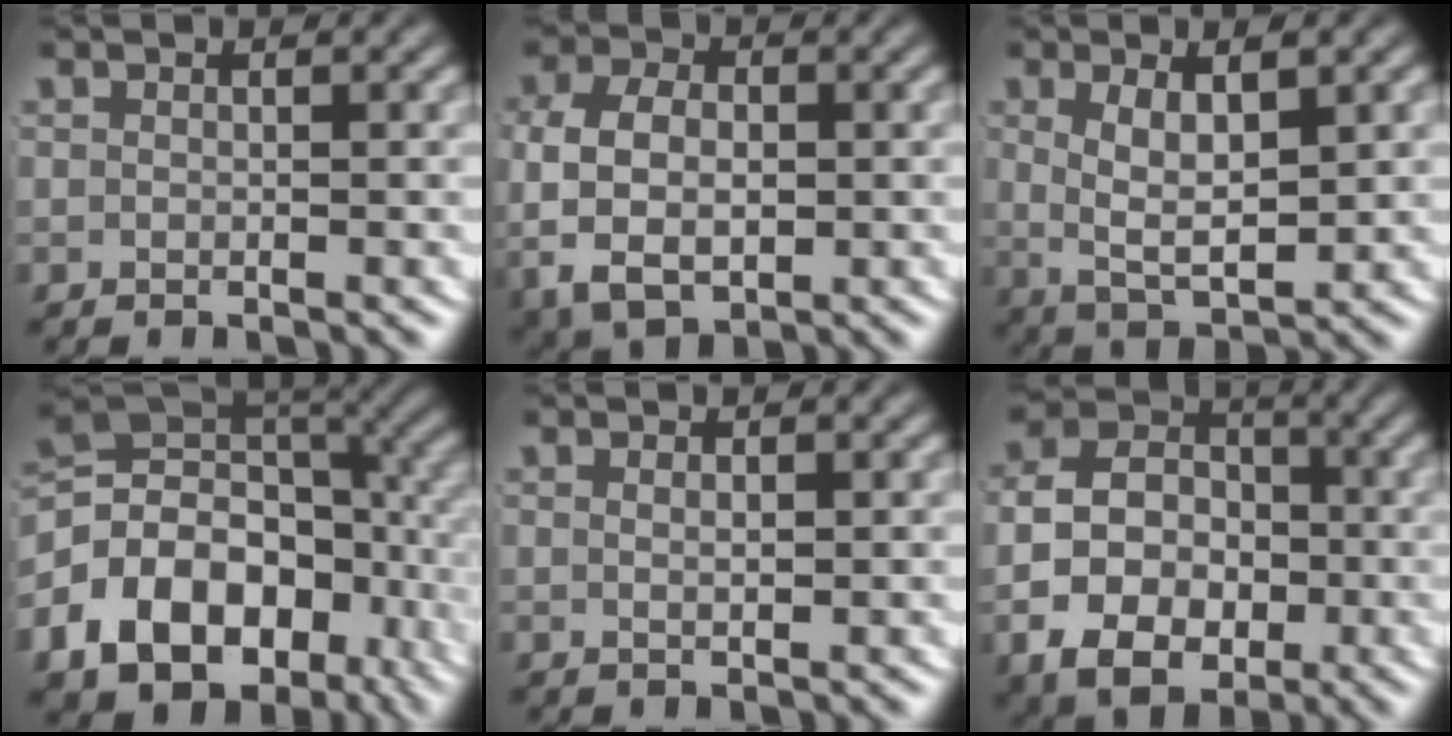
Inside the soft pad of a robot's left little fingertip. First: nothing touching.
{"total": 7.7, "force": [-0.6, 5.7, 5.2], "torque": [-0.125, -0.025, 0.008]}
{"total": 5.0, "force": [0.2, 2.4, 4.4], "torque": [-0.082, -0.012, 0.014]}
{"total": 17.1, "force": [-5.9, 12.8, 9.7], "torque": [-0.176, -0.054, -0.075]}
{"total": 0.6, "force": [0.3, -0.2, 0.5], "torque": [-0.008, -0.006, 0.011]}
{"total": 12.0, "force": [-2.3, 10.1, 6.0], "torque": [-0.118, -0.026, -0.040]}